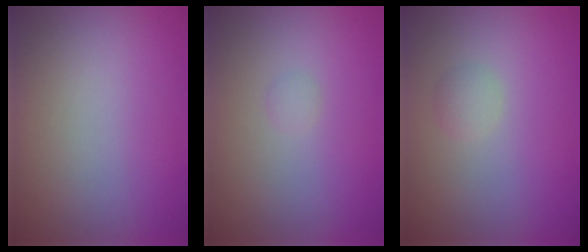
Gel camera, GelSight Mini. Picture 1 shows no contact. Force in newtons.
{"total": 0.5, "press": 0.5, "slide": 0.0}
{"total": 1.2, "press": 1.2, "slide": 0.1}